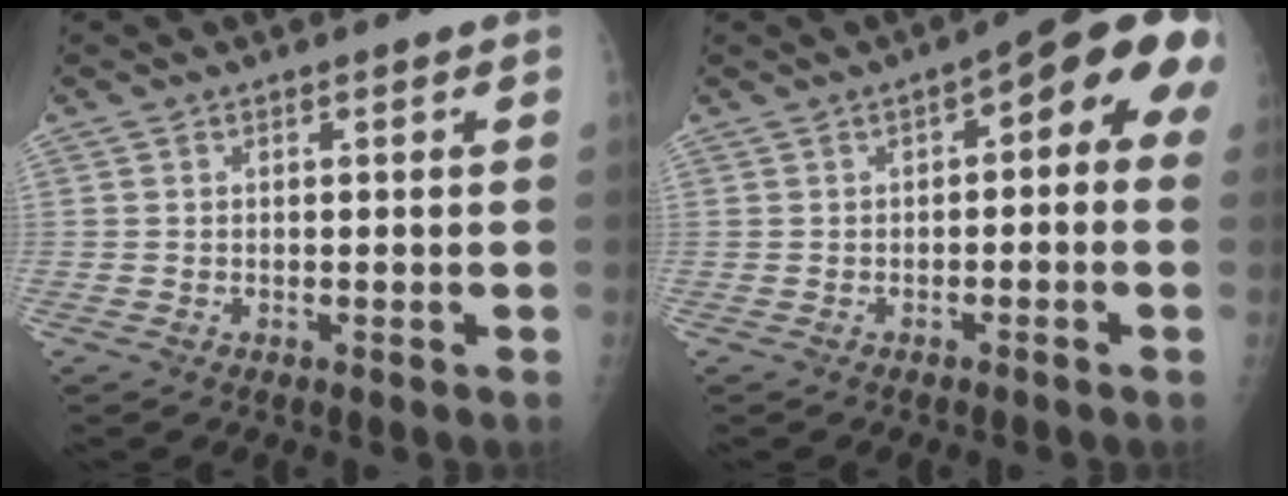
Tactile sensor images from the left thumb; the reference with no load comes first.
{"total": 10.1, "force": [1.2, 4.4, 8.9], "torque": [-0.080, 0.034, 0.002]}